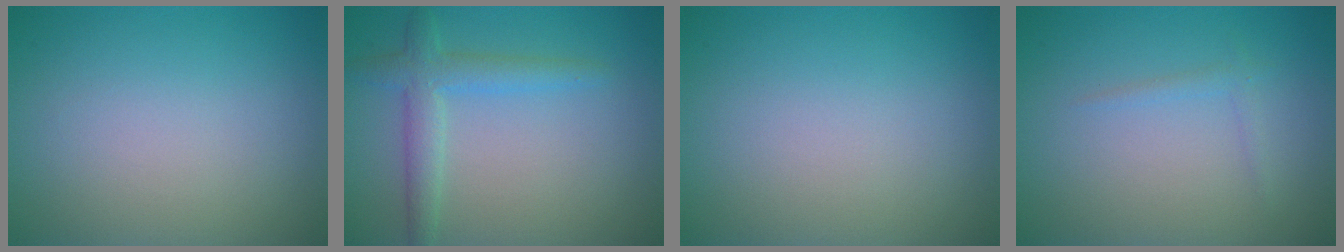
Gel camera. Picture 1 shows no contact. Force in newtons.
{"total": 3.1, "press": 3.1, "slide": 0.2}
{"total": 0.0}
{"total": 0.8, "press": 0.8, "slide": 0.0}